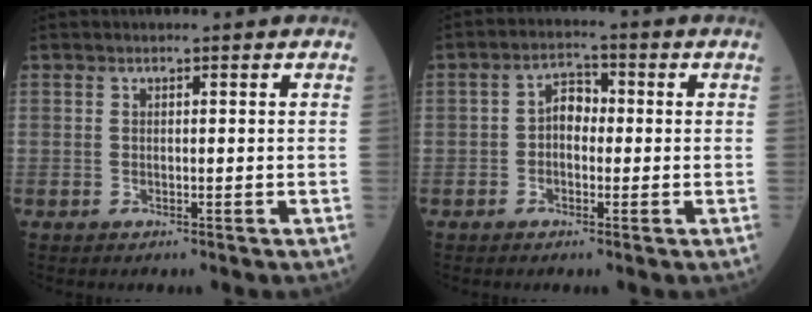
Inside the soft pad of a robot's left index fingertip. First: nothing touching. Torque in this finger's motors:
{"motor_torque": [-0.13, -0.03, 0.07, 0.02]}